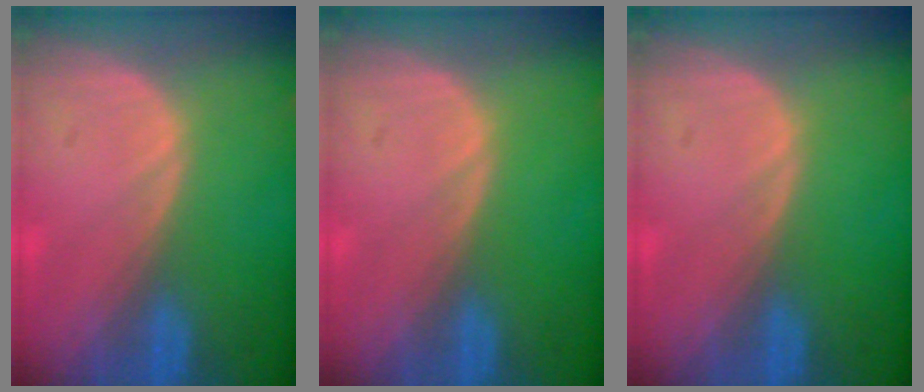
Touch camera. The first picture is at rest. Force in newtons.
{"total": 0.0}
{"total": 0.0}